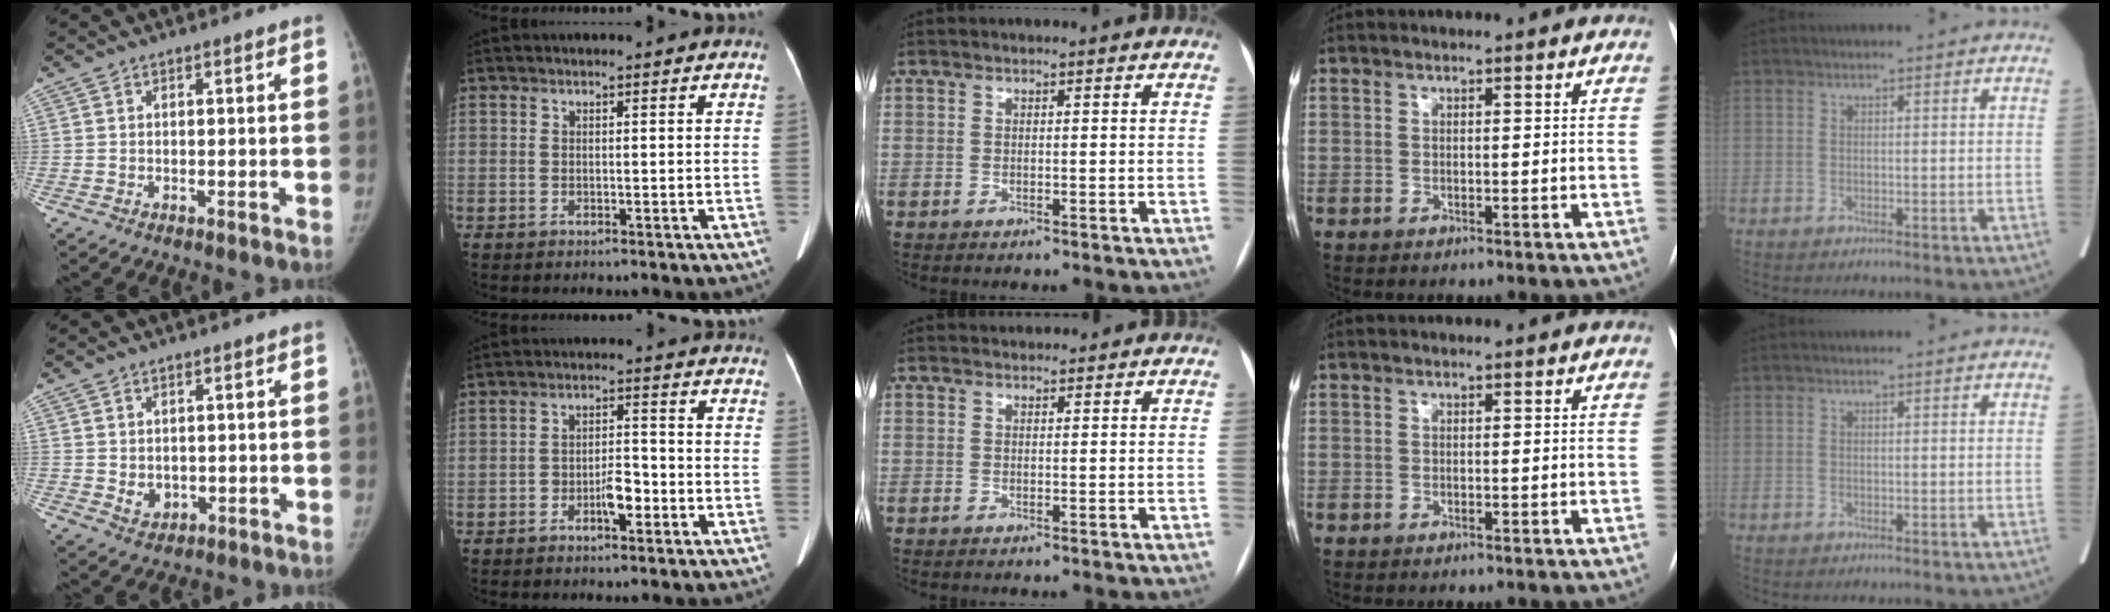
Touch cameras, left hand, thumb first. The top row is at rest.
{"thumb": {"total": 3.1, "force": [0.1, 2.6, 1.7], "torque": [-0.018, -0.006, 0.015]}, "index": {"total": 4.0, "force": [-2.2, 1.5, 3.0], "torque": [-0.054, 0.005, -0.038]}, "middle": {"total": 1.5, "force": [1.4, 0.5, 0.0], "torque": [-0.002, 0.016, 0.022]}}